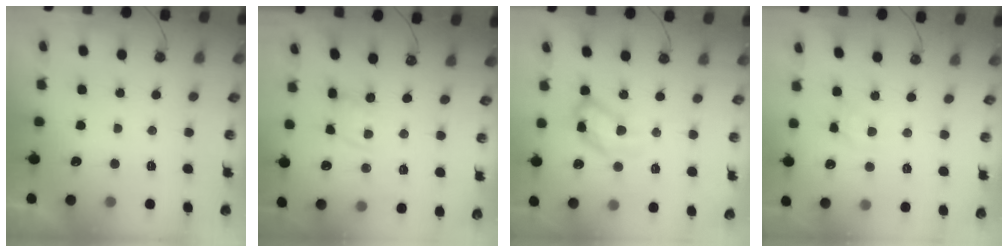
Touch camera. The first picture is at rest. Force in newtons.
{"total": 4.1, "press": 4.1, "slide": 0.2}
{"total": 13.8, "press": 13.8, "slide": 0.7}
{"total": 7.3, "press": 7.3, "slide": 0.2}